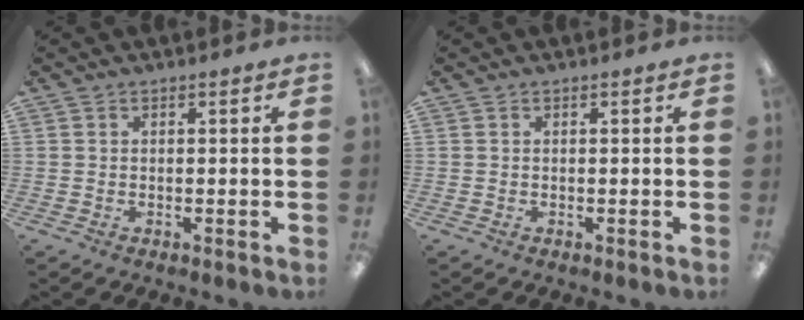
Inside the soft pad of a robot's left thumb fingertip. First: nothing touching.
{"total": 0.0}